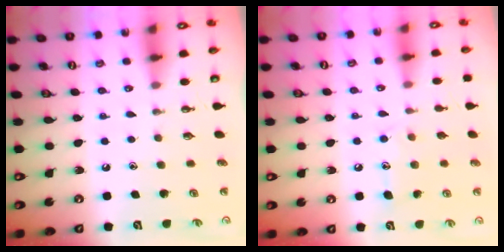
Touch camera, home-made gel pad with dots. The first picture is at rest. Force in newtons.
{"total": 9.3, "press": 9.3, "slide": 0.7}